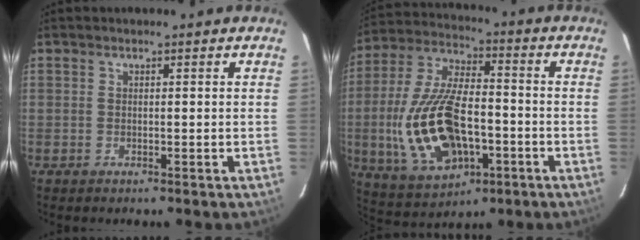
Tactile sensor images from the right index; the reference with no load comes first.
{"total": 19.9, "force": [-4.4, 10.0, 16.7], "torque": [-0.365, -0.006, -0.062]}